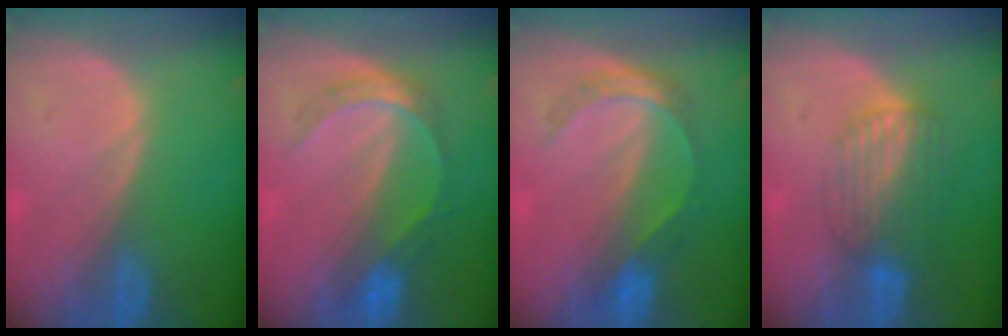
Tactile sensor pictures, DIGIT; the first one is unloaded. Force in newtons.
{"total": 6.1, "press": 5.3, "slide": 3.1}
{"total": 5.4, "press": 5.1, "slide": 1.7}
{"total": 7.0, "press": 5.9, "slide": 3.8}